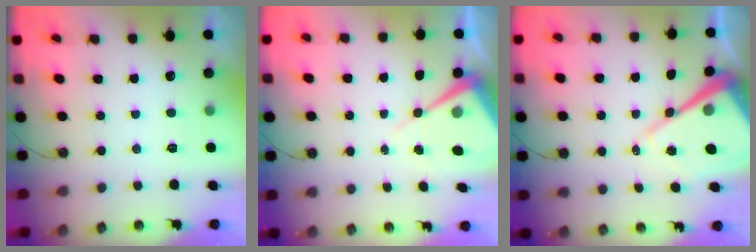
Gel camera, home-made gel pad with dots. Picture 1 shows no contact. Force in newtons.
{"total": 7.6, "press": 7.6, "slide": 0.7}
{"total": 15.8, "press": 15.7, "slide": 1.4}